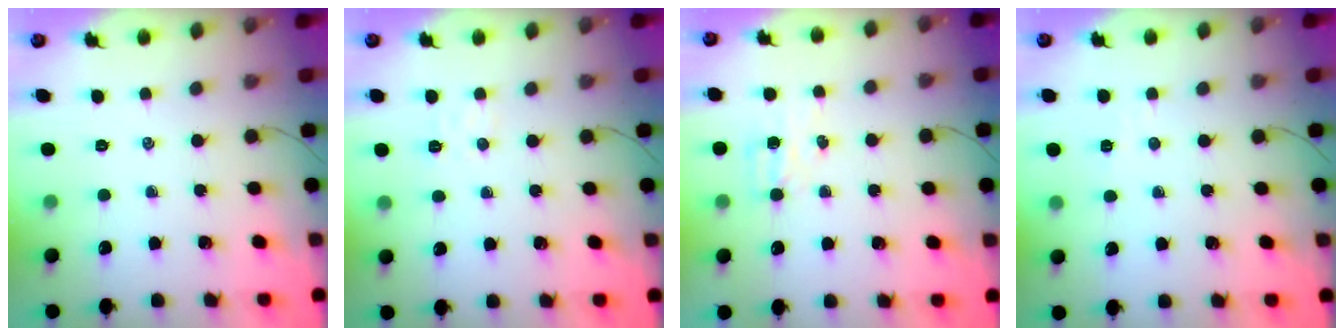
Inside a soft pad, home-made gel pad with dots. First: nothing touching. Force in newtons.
{"total": 4.1, "press": 4.0, "slide": 0.8}
{"total": 4.1, "press": 4.0, "slide": 1.0}
{"total": 2.2, "press": 2.1, "slide": 0.7}